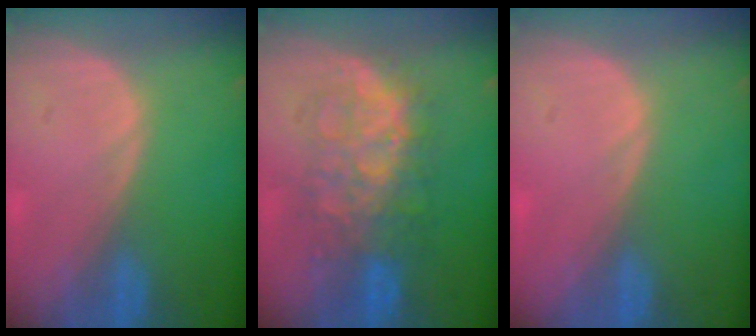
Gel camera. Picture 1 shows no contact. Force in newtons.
{"total": 8.3, "press": 8.3, "slide": 0.2}
{"total": 0.5, "press": 0.0, "slide": 0.5}